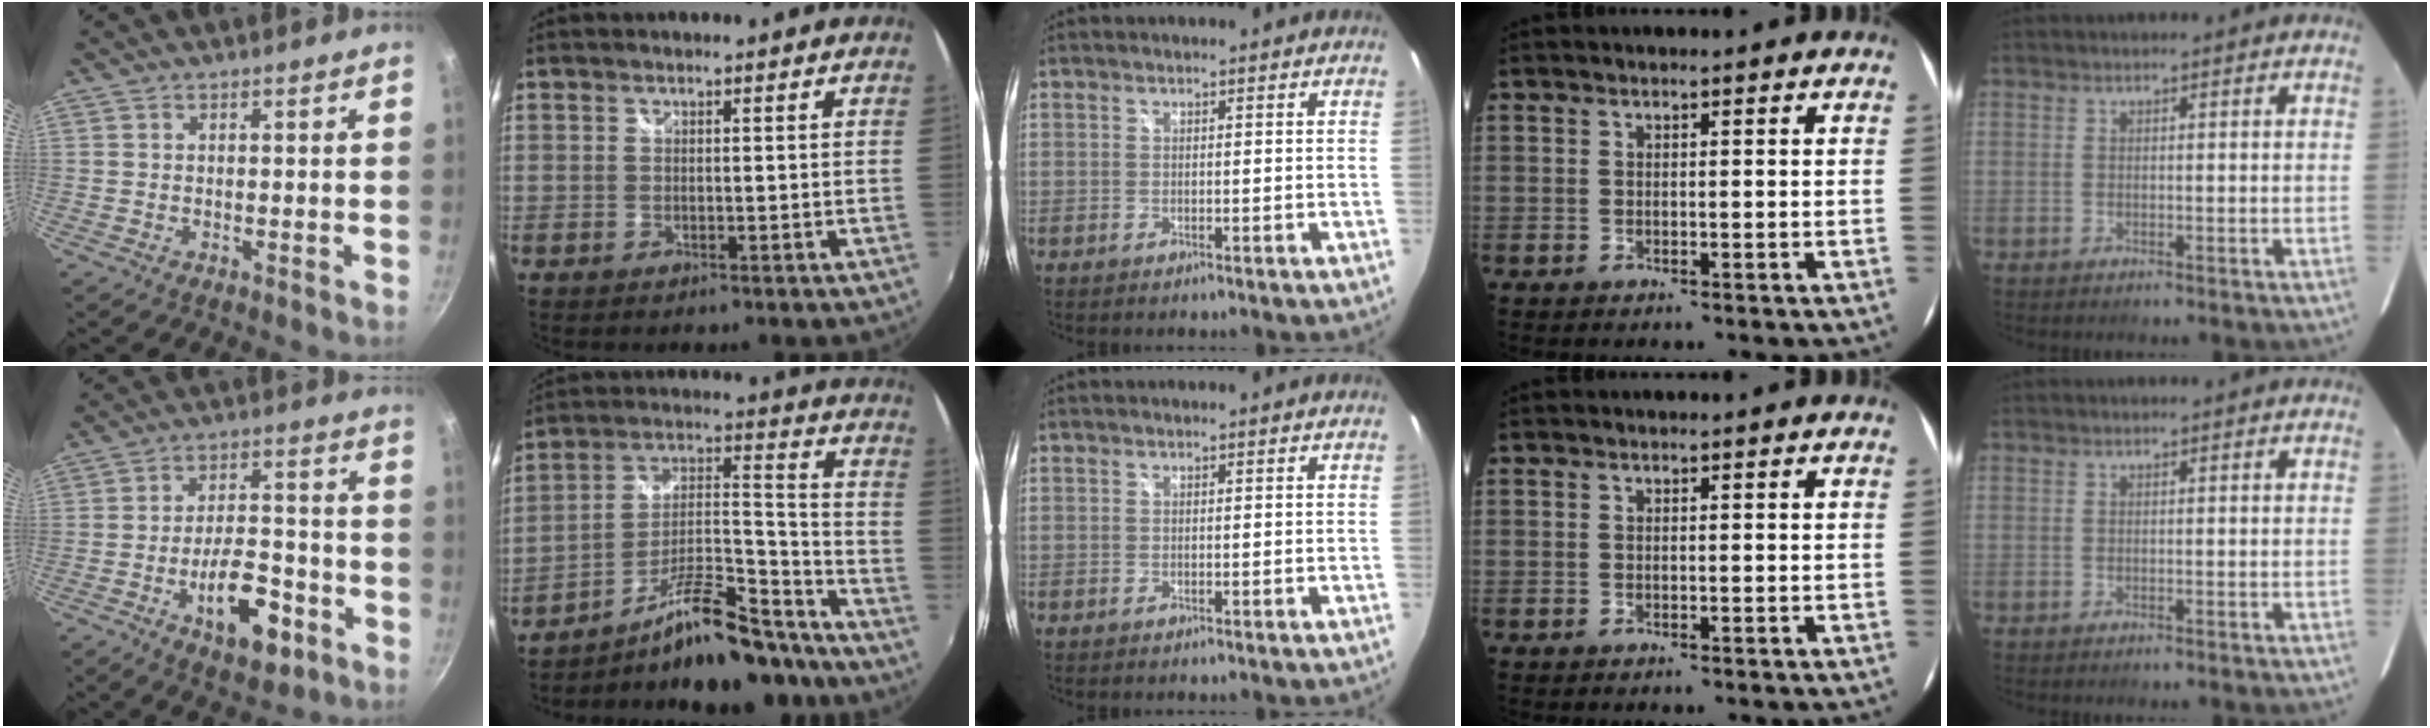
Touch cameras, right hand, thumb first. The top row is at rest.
{"thumb": {"total": 13.6, "force": [-5.6, 6.5, 10.5], "torque": [-0.137, 0.034, -0.080]}, "index": {"total": 17.3, "force": [-14.3, 4.6, 8.6], "torque": [-0.142, 0.037, -0.212]}}